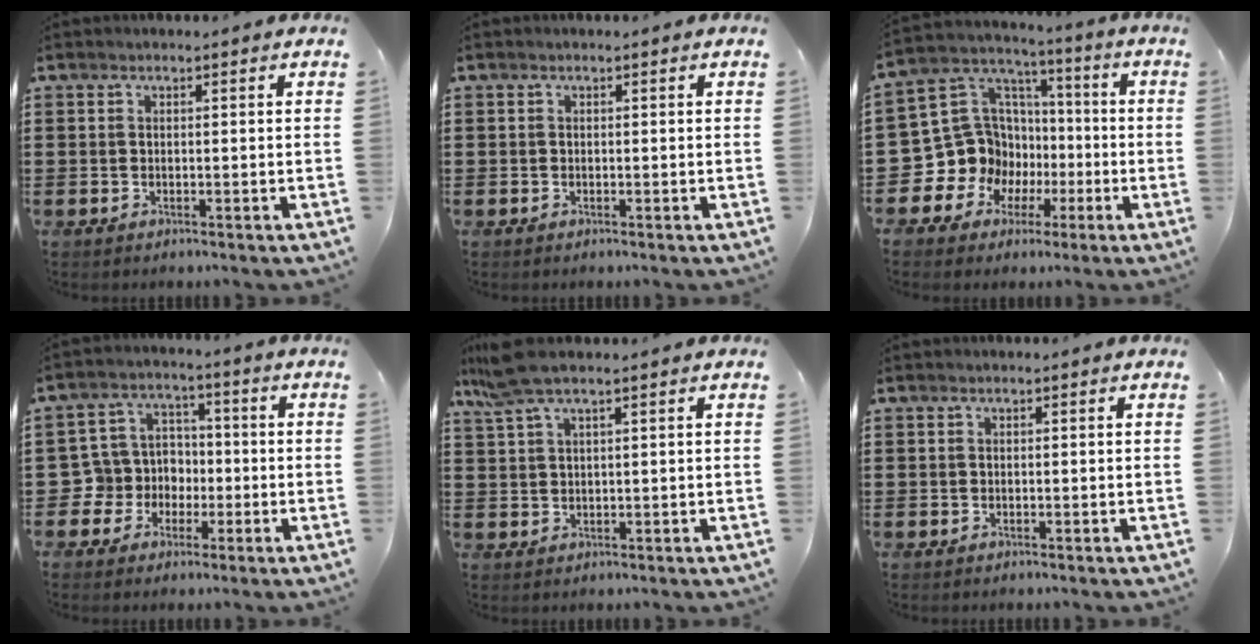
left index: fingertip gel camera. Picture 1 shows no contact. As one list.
[{"total": 0.0}, {"total": 13.0, "force": [-2.5, 12.3, 3.2], "torque": [-0.110, -0.019, -0.024]}, {"total": 6.5, "force": [-1.1, 6.3, 0.9], "torque": [-0.068, -0.004, -0.024]}, {"total": 5.1, "force": [3.3, 0.6, 3.8], "torque": [-0.096, -0.001, 0.055]}, {"total": 0.0}]